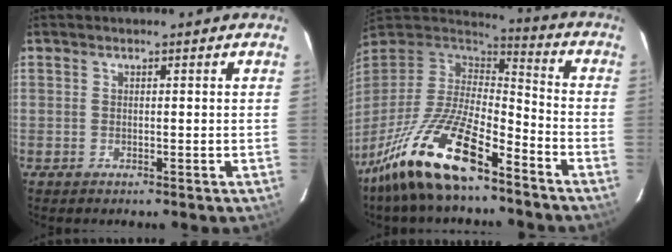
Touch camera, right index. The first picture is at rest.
{"total": 20.0, "force": [-13.6, 6.1, 13.4], "torque": [-0.272, -0.030, -0.250]}